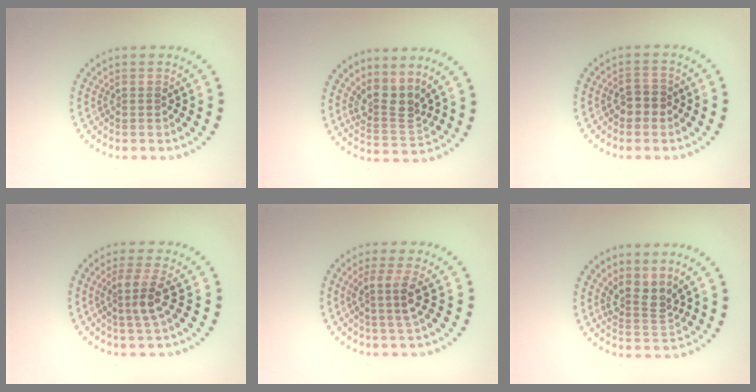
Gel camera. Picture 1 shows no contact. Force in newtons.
{"total": 3.2, "press": 2.3, "slide": 2.2}
{"total": 1.8, "press": 1.8, "slide": 0.5}
{"total": 2.9, "press": 2.4, "slide": 1.6}
{"total": 2.6, "press": 2.0, "slide": 1.8}
{"total": 2.8, "press": 2.0, "slide": 2.0}